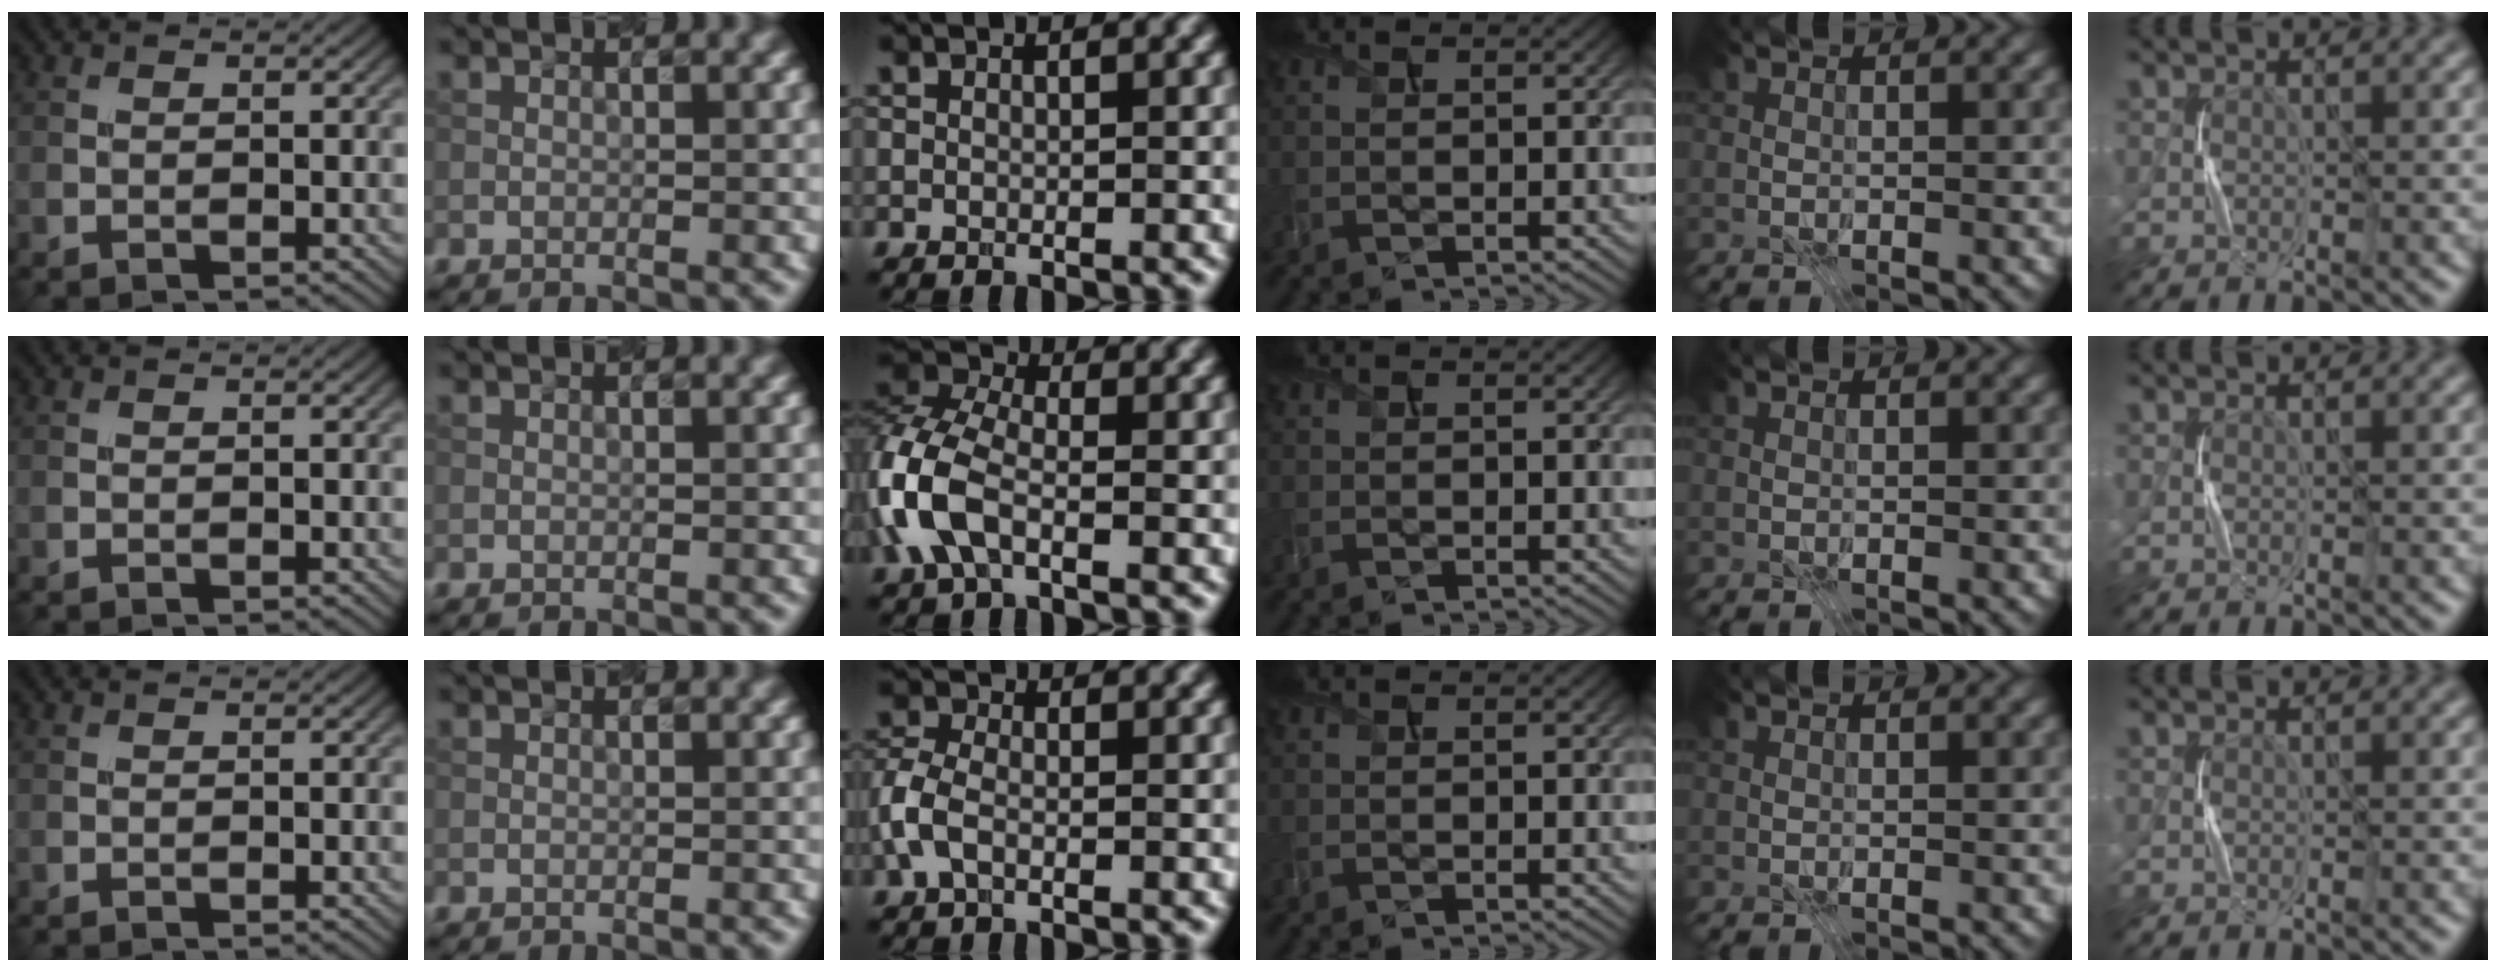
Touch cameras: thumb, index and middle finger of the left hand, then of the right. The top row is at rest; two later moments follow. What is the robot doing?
{"motion": "press", "object": "stapler"}